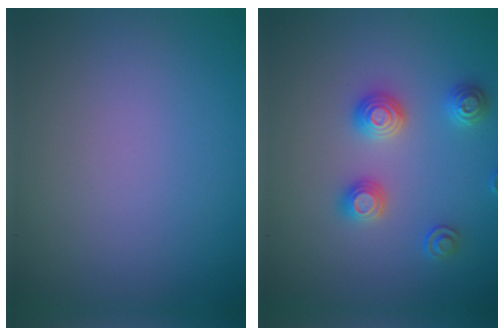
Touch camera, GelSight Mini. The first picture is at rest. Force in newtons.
{"total": 2.8, "press": 2.8, "slide": 0.2}